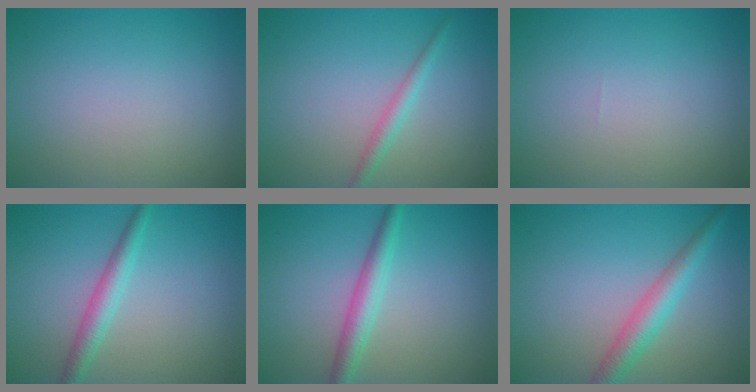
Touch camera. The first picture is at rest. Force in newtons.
{"total": 1.6, "press": 1.6, "slide": 0.0}
{"total": 0.0}
{"total": 2.5, "press": 2.5, "slide": 0.1}
{"total": 2.9, "press": 2.9, "slide": 0.1}
{"total": 3.5, "press": 3.5, "slide": 0.1}